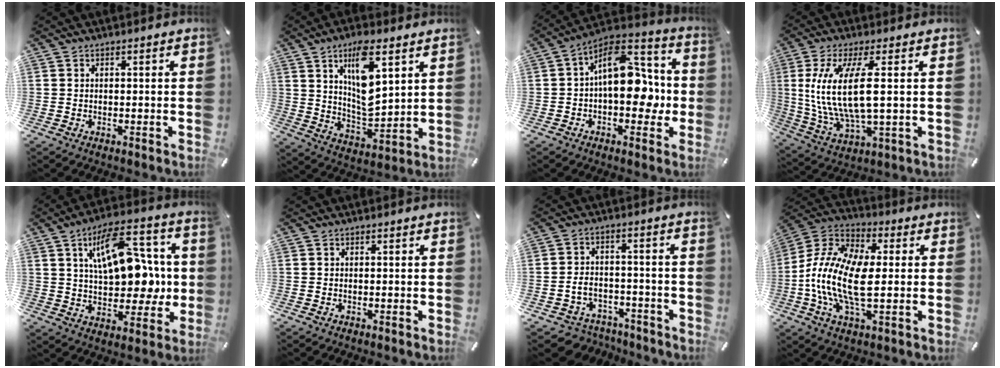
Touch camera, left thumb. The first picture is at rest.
{"total": 13.0, "force": [6.7, 5.4, 9.8], "torque": [-0.169, -0.027, 0.114]}
{"total": 16.2, "force": [0.0, 10.4, 12.4], "torque": [-0.176, -0.004, -0.003]}
{"total": 14.6, "force": [2.2, 4.8, 13.6], "torque": [-0.312, -0.021, 0.030]}
{"total": 17.6, "force": [4.2, 10.3, 13.6], "torque": [-0.208, -0.007, 0.072]}
{"total": 0.0}
{"total": 5.9, "force": [-2.2, 5.0, 2.2], "torque": [-0.048, 0.016, -0.039]}
{"total": 15.5, "force": [-2.6, 7.6, 13.3], "torque": [-0.298, -0.007, -0.052]}